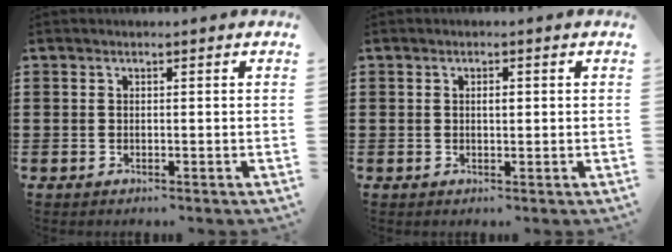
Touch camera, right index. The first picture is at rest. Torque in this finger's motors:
{"motor_torque": [0.37, -0.21, 0.03, 0.03]}